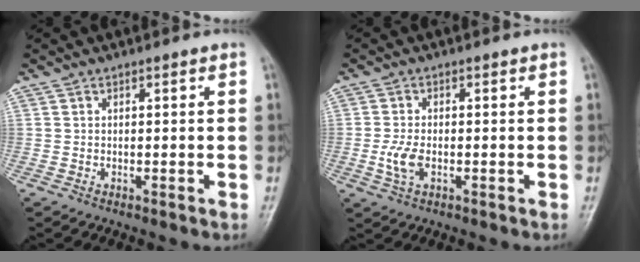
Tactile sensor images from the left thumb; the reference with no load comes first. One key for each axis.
{"total": 4.1, "fx": -0.9, "fy": 2.3, "fz": 3.3, "tx": -0.074, "ty": 0.000, "tz": -0.018}